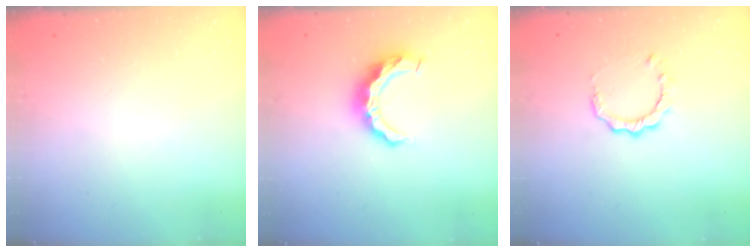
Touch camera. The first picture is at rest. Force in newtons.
{"total": 9.6, "press": 9.6, "slide": 0.0}
{"total": 5.2, "press": 5.2, "slide": 0.5}